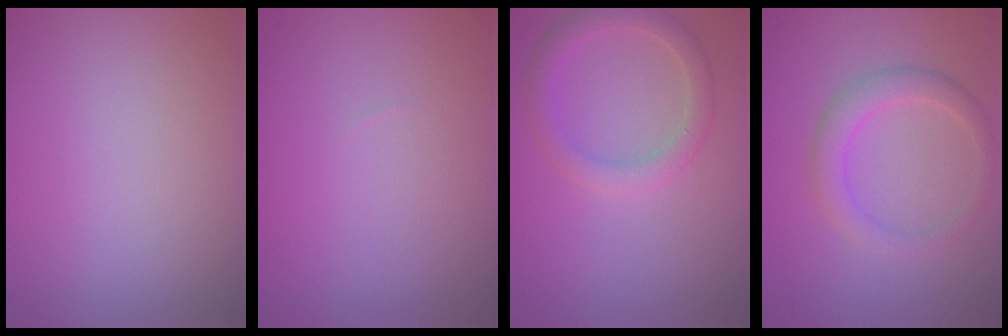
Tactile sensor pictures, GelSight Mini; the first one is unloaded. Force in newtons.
{"total": 0.0}
{"total": 2.5, "press": 2.5, "slide": 0.1}
{"total": 2.5, "press": 2.5, "slide": 0.2}